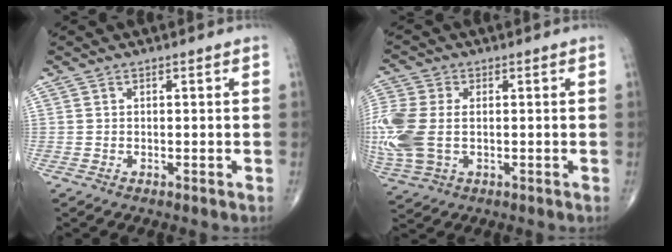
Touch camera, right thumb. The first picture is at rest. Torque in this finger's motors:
{"motor_torque": [0.41, 0.41, 0.73, 0.33, 0.42]}